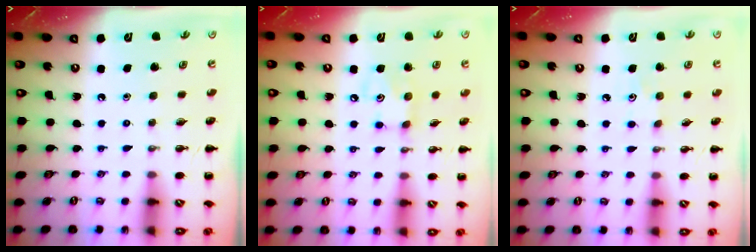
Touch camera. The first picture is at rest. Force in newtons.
{"total": 4.6, "press": 4.6, "slide": 0.6}
{"total": 2.6, "press": 2.4, "slide": 0.9}